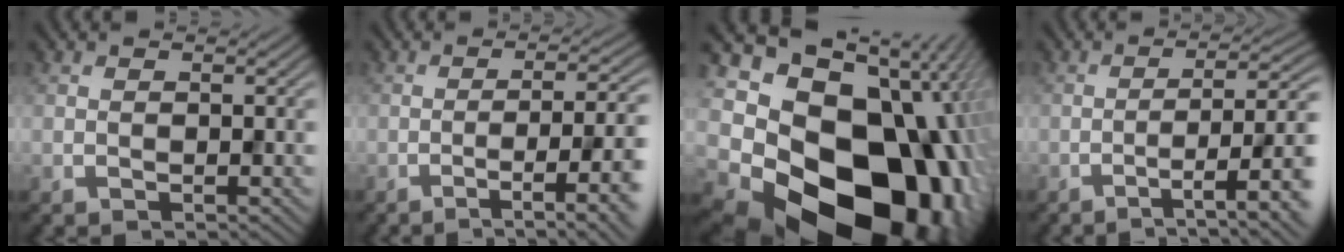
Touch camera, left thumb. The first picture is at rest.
{"total": 9.1, "force": [-3.3, 2.0, 8.3], "torque": [-0.113, 0.000, -0.046]}
{"total": 22.9, "force": [-6.9, 16.4, 14.4], "torque": [-0.282, -0.053, -0.095]}
{"total": 7.9, "force": [-3.0, 1.3, 7.2], "torque": [-0.115, 0.005, -0.044]}